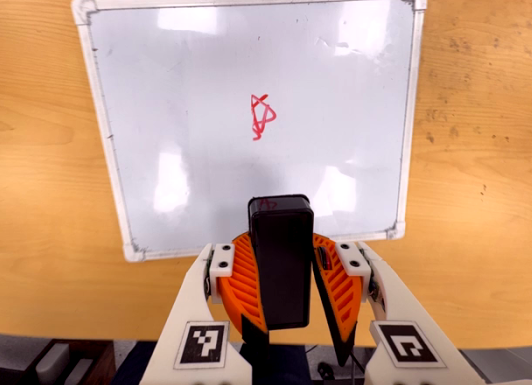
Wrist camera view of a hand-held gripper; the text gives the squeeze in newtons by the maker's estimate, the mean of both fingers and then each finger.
{"total": 10.6, "left": 10.5, "right": 10.8}